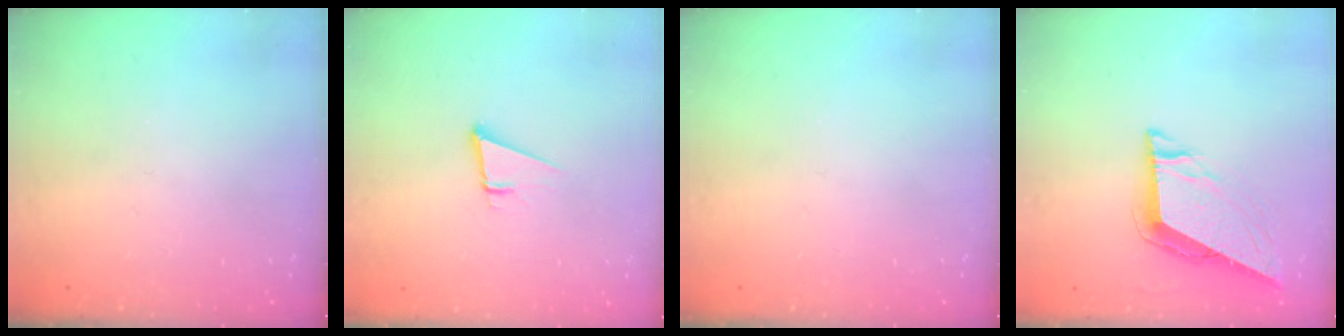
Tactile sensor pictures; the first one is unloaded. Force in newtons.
{"total": 4.8, "press": 3.6, "slide": 3.1}
{"total": 0.0}
{"total": 8.4, "press": 8.4, "slide": 0.9}